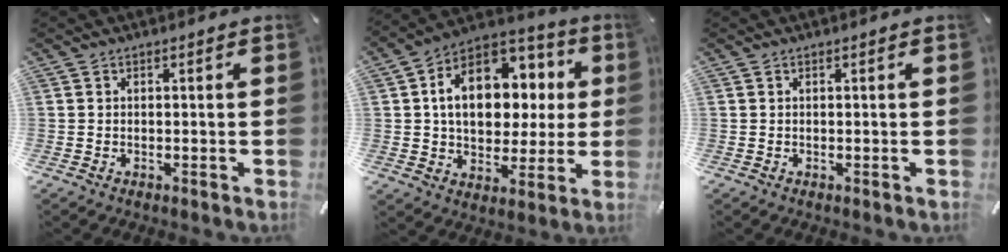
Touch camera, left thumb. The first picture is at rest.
{"total": 16.7, "force": [3.1, 12.5, 10.6], "torque": [-0.173, -0.011, 0.058]}
{"total": 0.0}